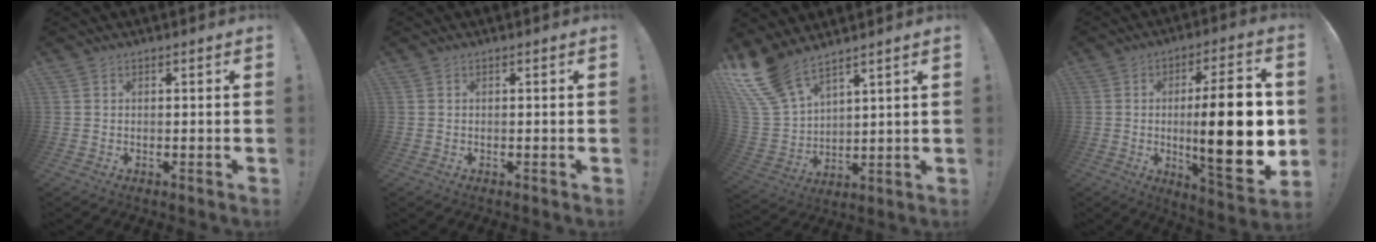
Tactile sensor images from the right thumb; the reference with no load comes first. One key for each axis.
{"total": 0.0}
{"total": 12.4, "fx": 10.1, "fy": 4.6, "fz": 5.5, "tx": -0.119, "ty": -0.065, "tz": 0.193}
{"total": 24.1, "fx": -0.2, "fy": 5.8, "fz": 23.4, "tx": -0.367, "ty": -0.017, "tz": -0.002}